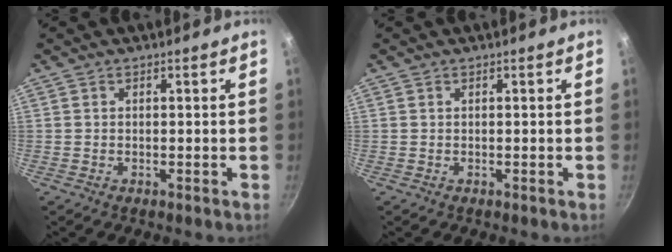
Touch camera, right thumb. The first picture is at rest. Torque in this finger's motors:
{"motor_torque": [0.00, 0.00, -0.09, -0.09, 0.03]}